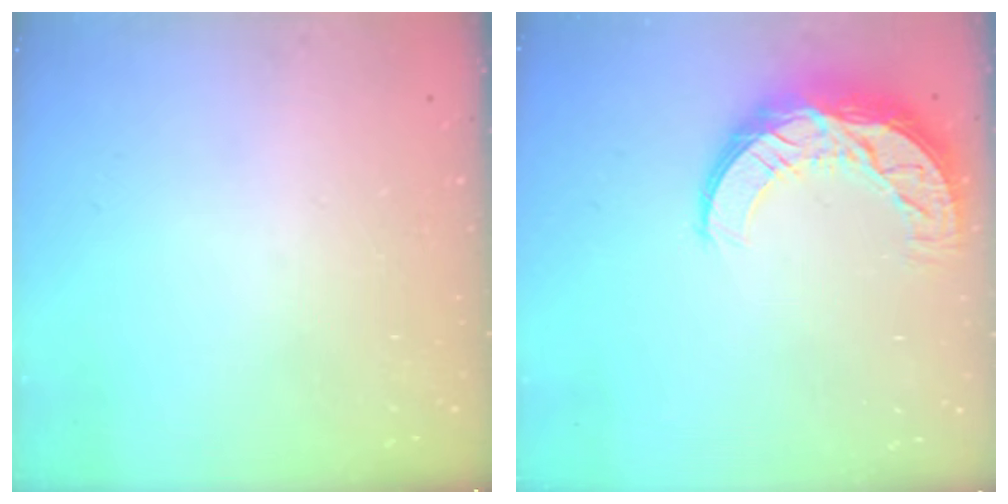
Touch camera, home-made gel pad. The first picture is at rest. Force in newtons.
{"total": 12.3, "press": 12.3, "slide": 0.9}